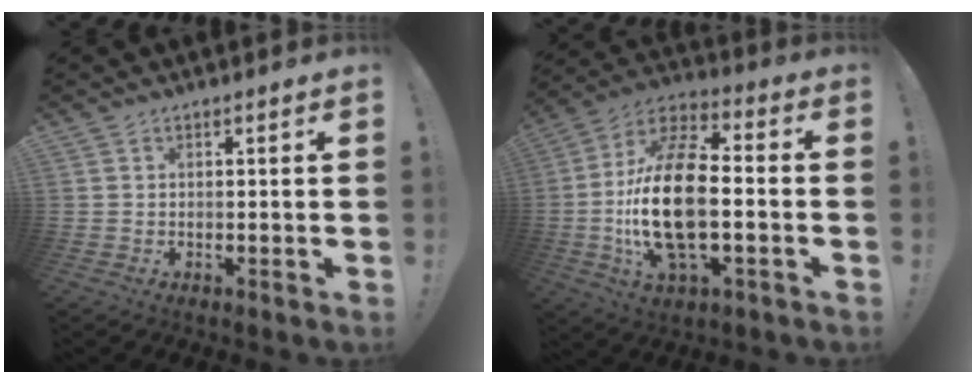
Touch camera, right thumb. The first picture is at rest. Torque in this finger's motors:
{"motor_torque": [2.54, 2.47, 0.39, 0.02, 0.39]}